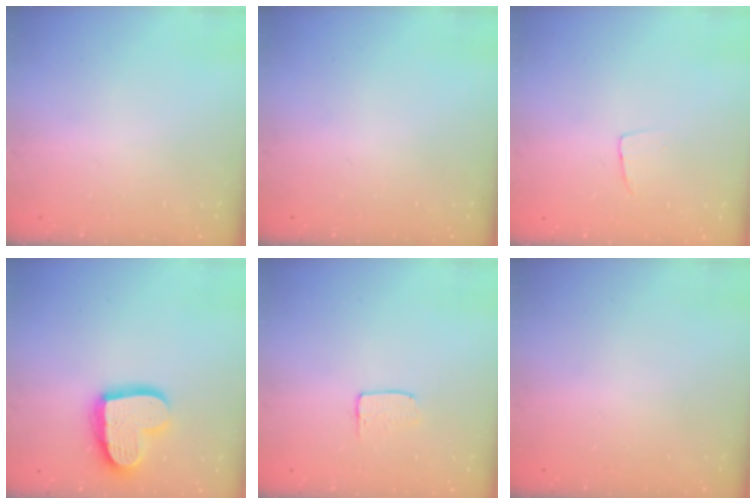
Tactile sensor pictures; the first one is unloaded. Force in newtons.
{"total": 0.0}
{"total": 2.9, "press": 2.9, "slide": 0.1}
{"total": 17.2, "press": 17.1, "slide": 1.5}
{"total": 3.6, "press": 3.6, "slide": 0.3}
{"total": 0.0}